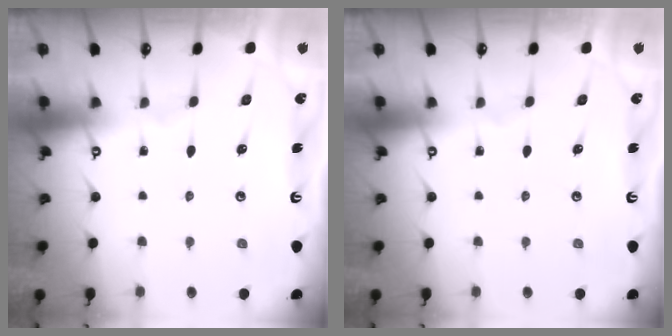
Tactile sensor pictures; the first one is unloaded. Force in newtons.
{"total": 0.0}